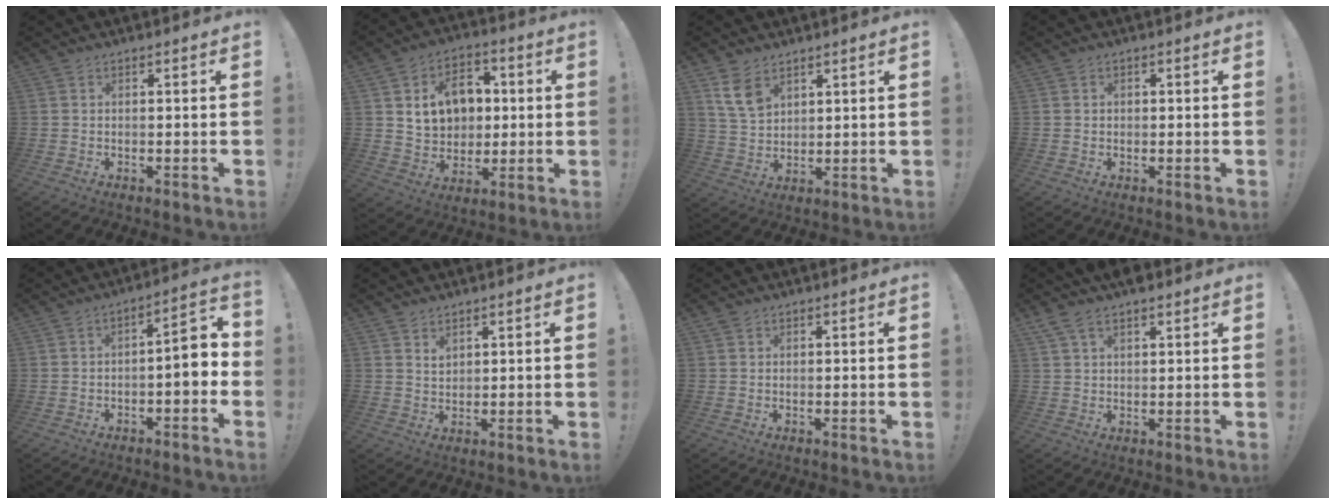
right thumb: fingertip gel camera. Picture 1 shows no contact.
{"total": 14.4, "force": [3.9, 11.5, 7.8], "torque": [-0.102, -0.012, 0.082]}
{"total": 8.4, "force": [5.0, 5.4, 4.2], "torque": [-0.077, -0.016, 0.101]}
{"total": 0.8, "force": [0.1, 0.7, 0.3], "torque": [-0.004, 0.002, 0.002]}
{"total": 5.9, "force": [-1.8, 1.4, 5.4], "torque": [-0.071, -0.005, -0.037]}
{"total": 2.8, "force": [2.2, 1.4, 0.9], "torque": [-0.001, -0.019, 0.036]}
{"total": 0.7, "force": [0.5, 0.4, 0.2], "torque": [-0.005, 0.000, 0.010]}
{"total": 6.0, "force": [4.0, 2.6, 3.7], "torque": [-0.074, -0.006, 0.076]}